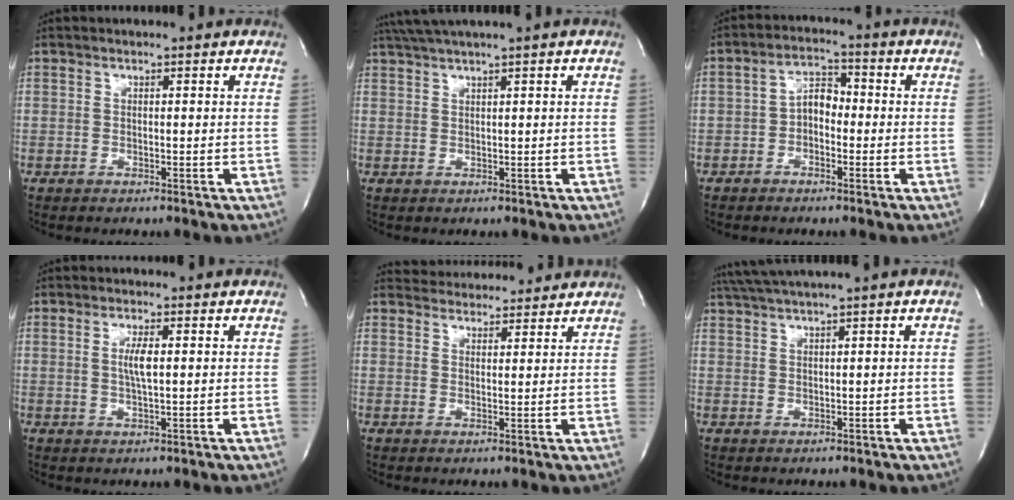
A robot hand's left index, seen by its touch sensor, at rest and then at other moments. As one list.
[{"total": 3.5, "force": [2.6, -1.1, 2.2], "torque": [-0.049, 0.013, 0.055]}, {"total": 4.3, "force": [-1.0, 2.6, 3.3], "torque": [-0.058, 0.019, -0.023]}, {"total": 3.3, "force": [0.4, 0.4, 3.2], "torque": [-0.063, -0.002, 0.009]}, {"total": 8.3, "force": [8.0, 2.0, 1.2], "torque": [-0.015, 0.018, 0.104]}, {"total": 3.8, "force": [2.9, -1.3, 2.1], "torque": [-0.050, 0.012, 0.063]}]